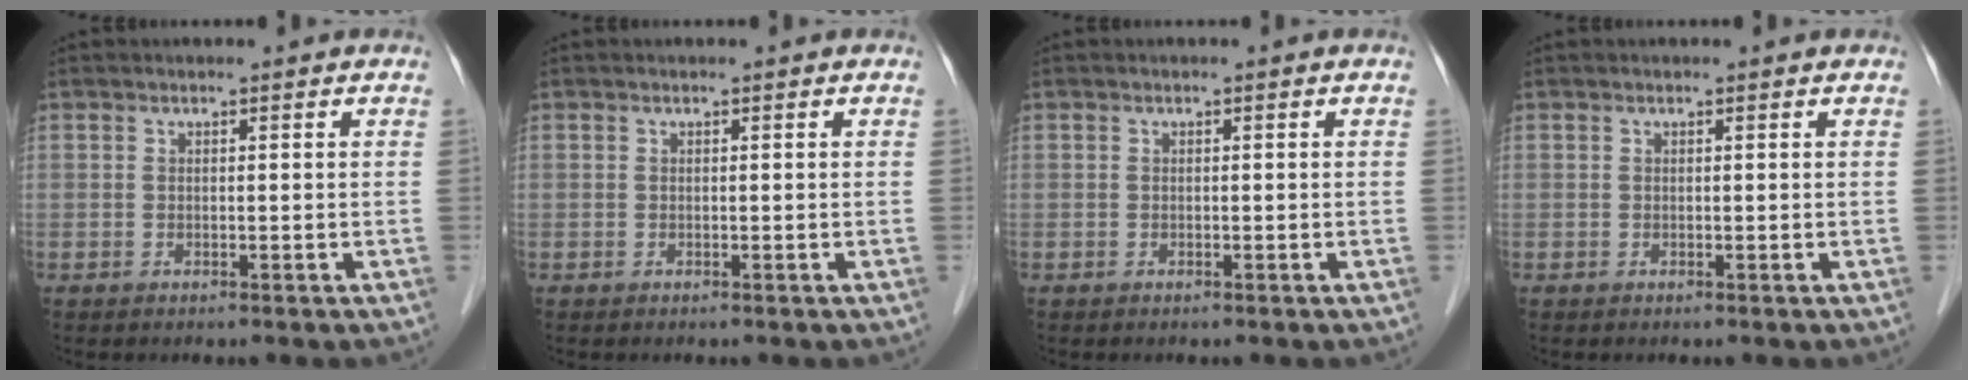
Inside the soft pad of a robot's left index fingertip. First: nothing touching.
{"total": 0.0}
{"total": 0.0}
{"total": 0.5, "force": [0.5, 0.1, 0.1], "torque": [-0.004, 0.003, 0.005]}